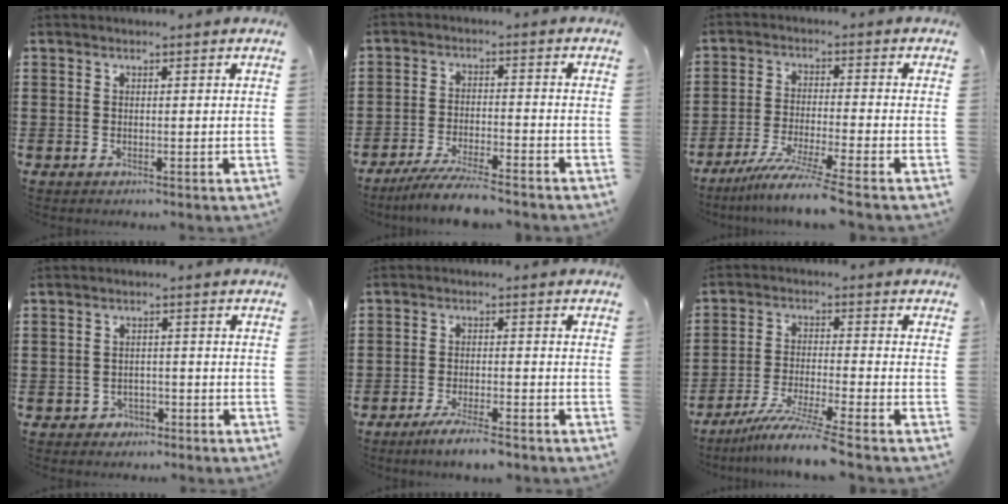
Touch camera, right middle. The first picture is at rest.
{"total": 5.6, "force": [-5.1, 0.0, 2.3], "torque": [-0.050, -0.013, -0.098]}
{"total": 6.5, "force": [-5.3, -0.8, 3.7], "torque": [-0.078, -0.023, -0.104]}
{"total": 1.8, "force": [-1.4, 1.0, 0.1], "torque": [-0.010, 0.000, -0.033]}
{"total": 4.1, "force": [-3.5, 0.0, 2.1], "torque": [-0.041, -0.006, -0.066]}
{"total": 7.0, "force": [-5.9, -0.6, 3.8], "torque": [-0.078, -0.021, -0.113]}